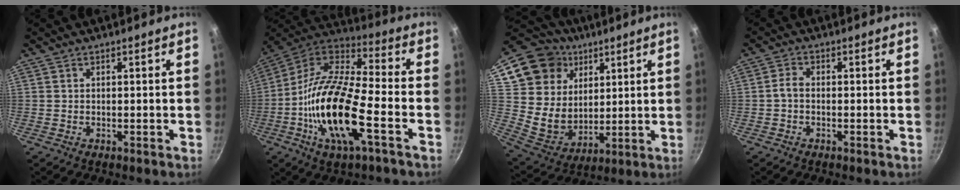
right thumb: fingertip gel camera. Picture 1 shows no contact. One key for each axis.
{"total": 21.0, "fx": -6.3, "fy": 7.2, "fz": 18.7, "tx": -0.357, "ty": 0.033, "tz": -0.137}
{"total": 19.5, "fx": 8.5, "fy": 15.9, "fz": 7.4, "tx": -0.104, "ty": -0.012, "tz": 0.169}
{"total": 2.1, "fx": -0.7, "fy": 1.3, "fz": 1.6, "tx": -0.035, "ty": 0.014, "tz": -0.019}